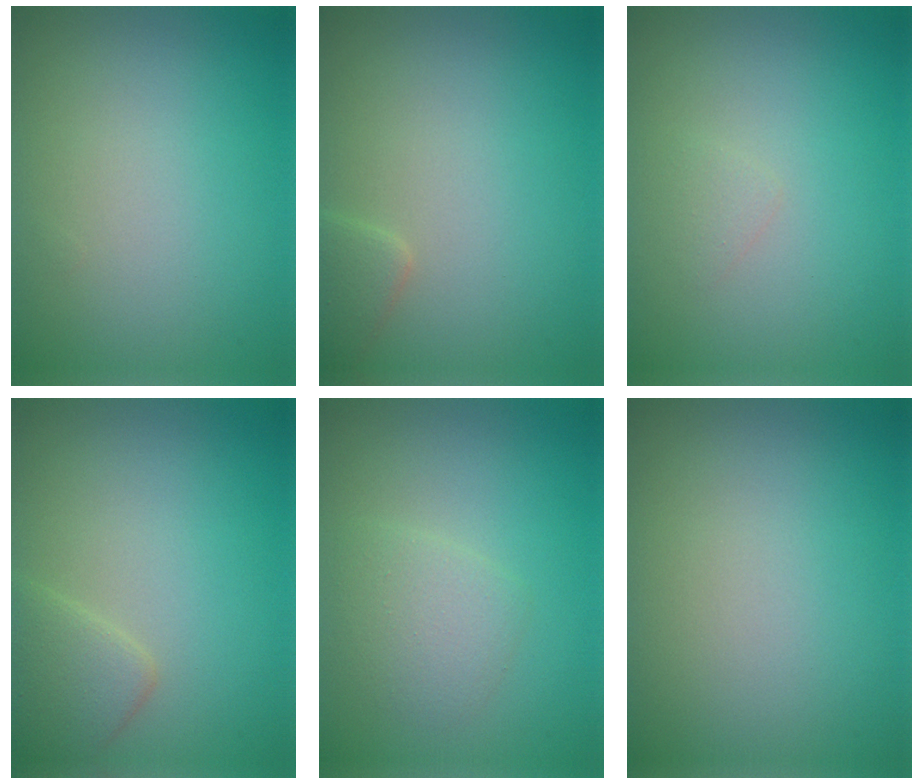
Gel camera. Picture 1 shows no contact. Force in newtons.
{"total": 1.6, "press": 1.6, "slide": 0.1}
{"total": 0.7, "press": 0.7, "slide": 0.1}
{"total": 2.5, "press": 2.5, "slide": 0.2}
{"total": 2.3, "press": 2.3, "slide": 0.1}
{"total": 0.0}